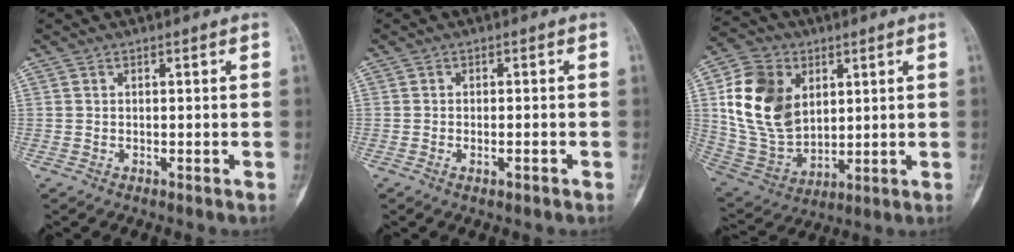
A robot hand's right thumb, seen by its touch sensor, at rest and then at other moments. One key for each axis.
{"total": 2.0, "fx": -0.8, "fy": 0.7, "fz": 1.7, "tx": -0.033, "ty": 0.011, "tz": -0.009}
{"total": 17.2, "fx": 4.4, "fy": 12.4, "fz": 11.1, "tx": -0.188, "ty": -0.015, "tz": 0.095}